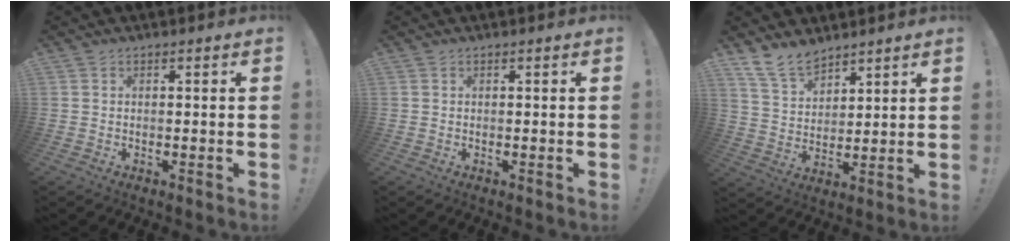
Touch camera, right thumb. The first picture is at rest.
{"total": 0.0}
{"total": 10.3, "force": [8.5, 4.8, 3.2], "torque": [-0.062, -0.056, 0.167]}